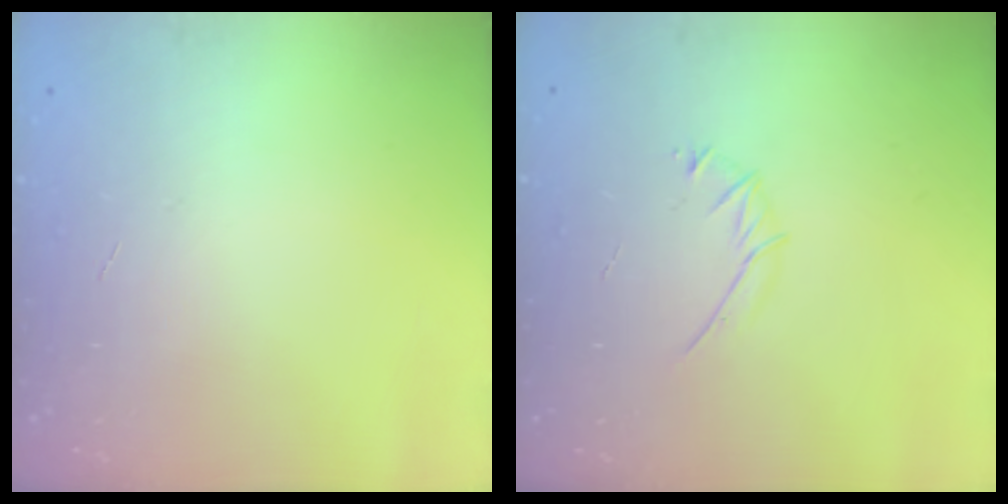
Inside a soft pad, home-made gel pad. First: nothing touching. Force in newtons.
{"total": 3.5, "press": 3.4, "slide": 0.9}